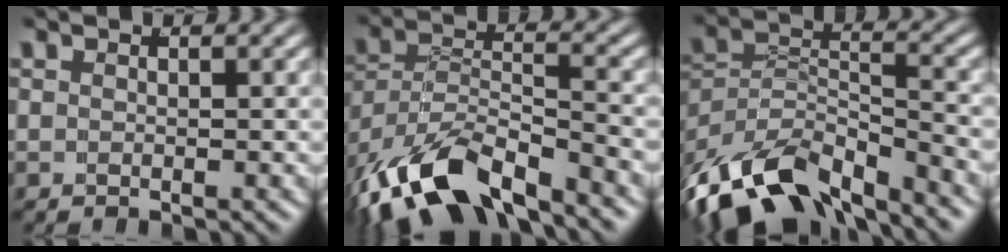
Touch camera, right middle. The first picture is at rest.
{"total": 9.5, "force": [-6.3, 4.6, 5.4], "torque": [-0.117, -0.042, -0.088]}
{"total": 12.5, "force": [-7.8, 7.1, 6.6], "torque": [-0.132, -0.056, -0.106]}